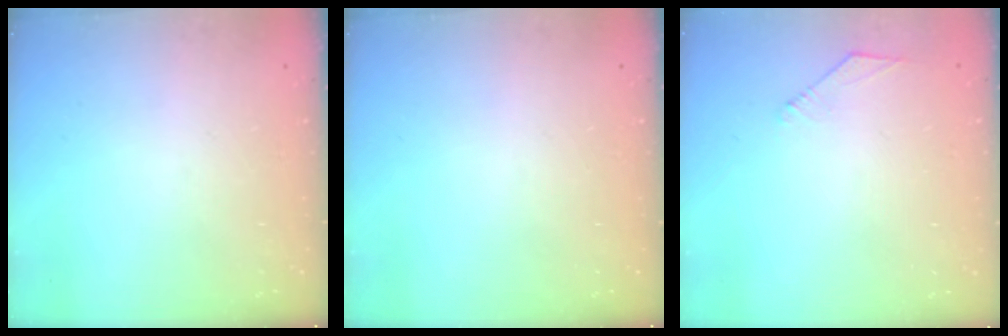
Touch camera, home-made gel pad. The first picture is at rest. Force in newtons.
{"total": 0.0}
{"total": 3.0, "press": 2.9, "slide": 0.7}